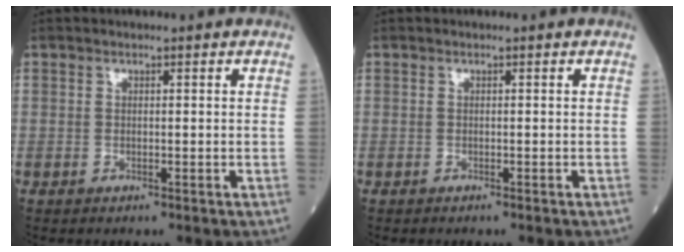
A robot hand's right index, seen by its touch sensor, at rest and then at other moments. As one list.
[{"total": 0.6, "force": [-0.5, 0.0, 0.3], "torque": [-0.003, -0.001, -0.008]}]